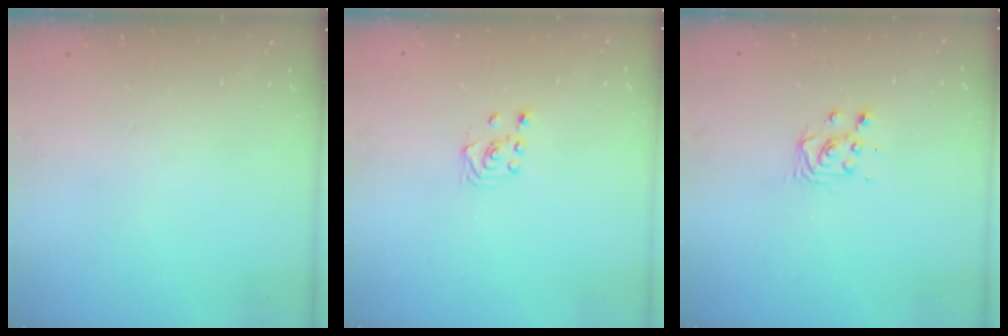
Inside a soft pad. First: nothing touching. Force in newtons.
{"total": 2.3, "press": 2.2, "slide": 0.7}
{"total": 3.8, "press": 3.7, "slide": 0.5}